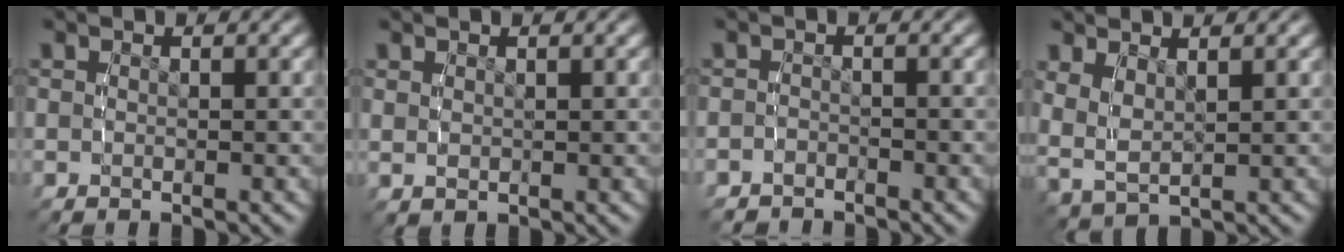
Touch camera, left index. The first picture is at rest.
{"total": 0.8, "force": [0.5, 0.2, 0.6], "torque": [-0.013, -0.002, 0.019]}
{"total": 2.1, "force": [-2.0, 0.4, -0.4], "torque": [0.001, -0.012, -0.030]}
{"total": 4.8, "force": [1.6, 3.7, 2.7], "torque": [-0.090, -0.013, 0.035]}